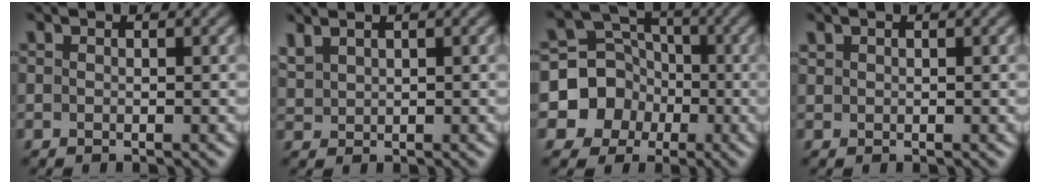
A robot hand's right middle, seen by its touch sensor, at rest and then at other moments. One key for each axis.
{"total": 1.7, "fx": 1.4, "fy": 0.7, "fz": 0.7, "tx": -0.023, "ty": 0.007, "tz": 0.036}
{"total": 5.8, "fx": -1.9, "fy": 5.3, "fz": 1.2, "tx": 0.003, "ty": 0.002, "tz": -0.059}
{"total": 0.6, "fx": 0.5, "fy": 0.3, "fz": 0.0, "tx": -0.006, "ty": -0.002, "tz": 0.012}